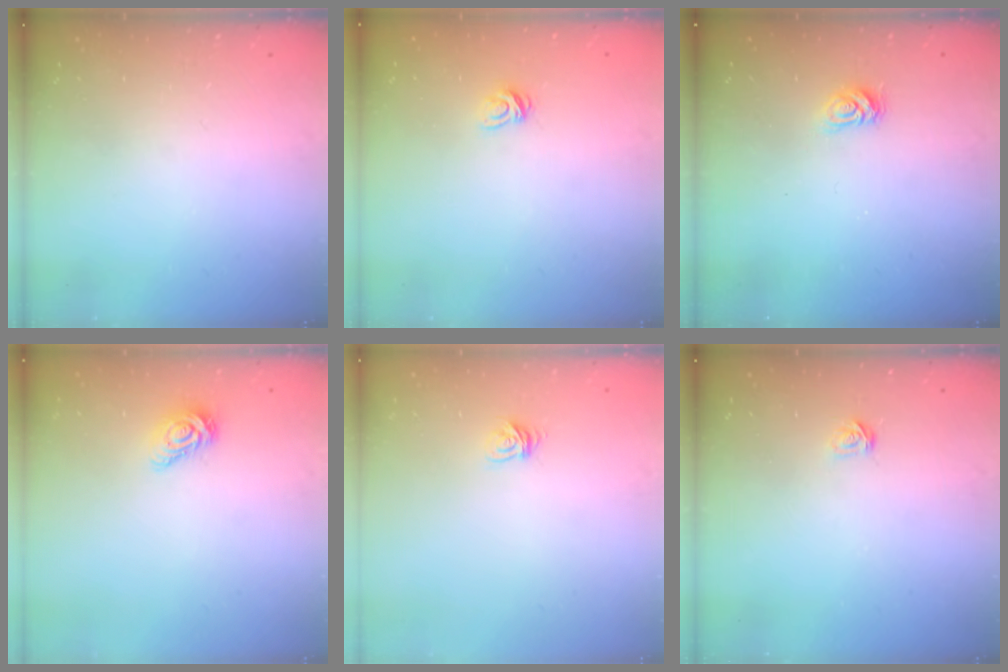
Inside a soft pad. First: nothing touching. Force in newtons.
{"total": 4.9, "press": 4.8, "slide": 0.4}
{"total": 5.1, "press": 5.1, "slide": 0.6}
{"total": 7.2, "press": 7.2, "slide": 0.2}
{"total": 4.9, "press": 4.9, "slide": 0.3}
{"total": 2.4, "press": 2.4, "slide": 0.2}